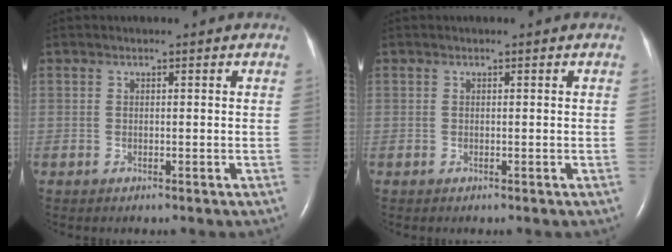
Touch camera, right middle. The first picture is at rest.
{"total": 0.0}